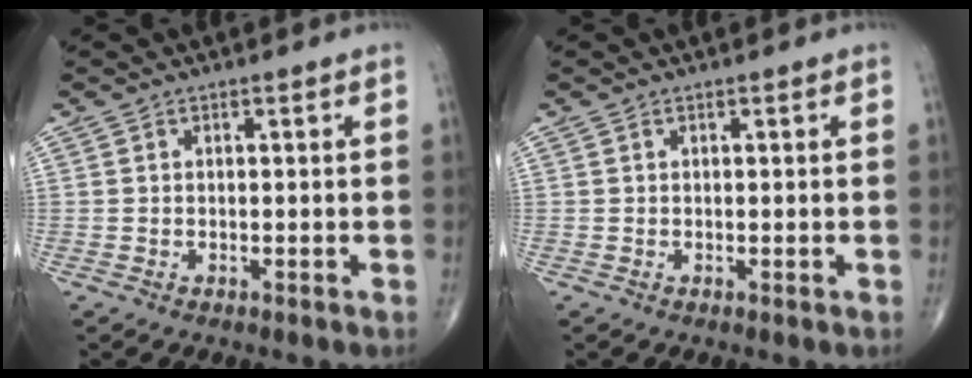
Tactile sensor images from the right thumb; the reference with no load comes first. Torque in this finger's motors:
{"motor_torque": [1.13, 0.92, -0.15, -0.04, 0.04]}